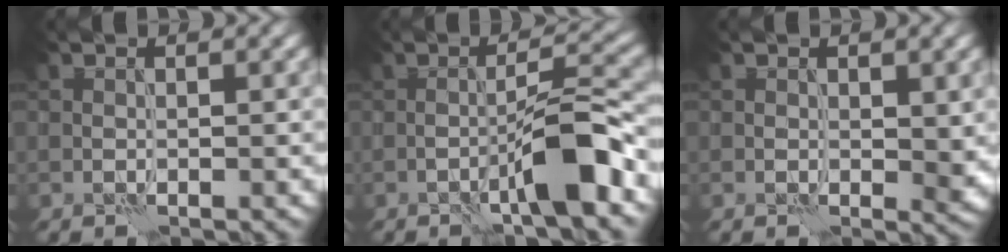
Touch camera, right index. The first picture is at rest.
{"total": 5.9, "force": [-2.5, 0.7, 5.3], "torque": [-0.080, 0.022, -0.044]}
{"total": 1.7, "force": [0.4, 0.9, 1.3], "torque": [-0.014, -0.004, 0.009]}